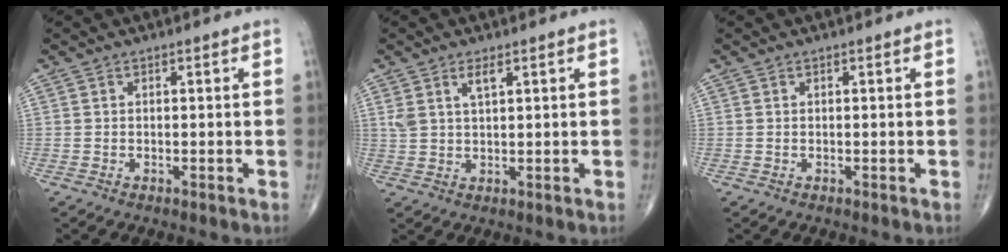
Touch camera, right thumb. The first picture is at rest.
{"total": 3.6, "force": [1.9, 1.3, 2.7], "torque": [-0.056, -0.003, 0.042]}
{"total": 0.0}